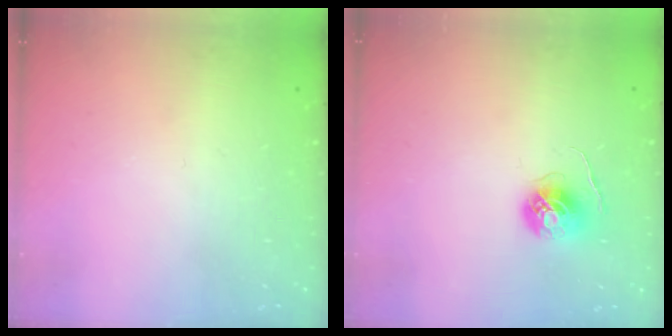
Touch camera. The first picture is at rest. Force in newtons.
{"total": 5.9, "press": 5.9, "slide": 0.3}